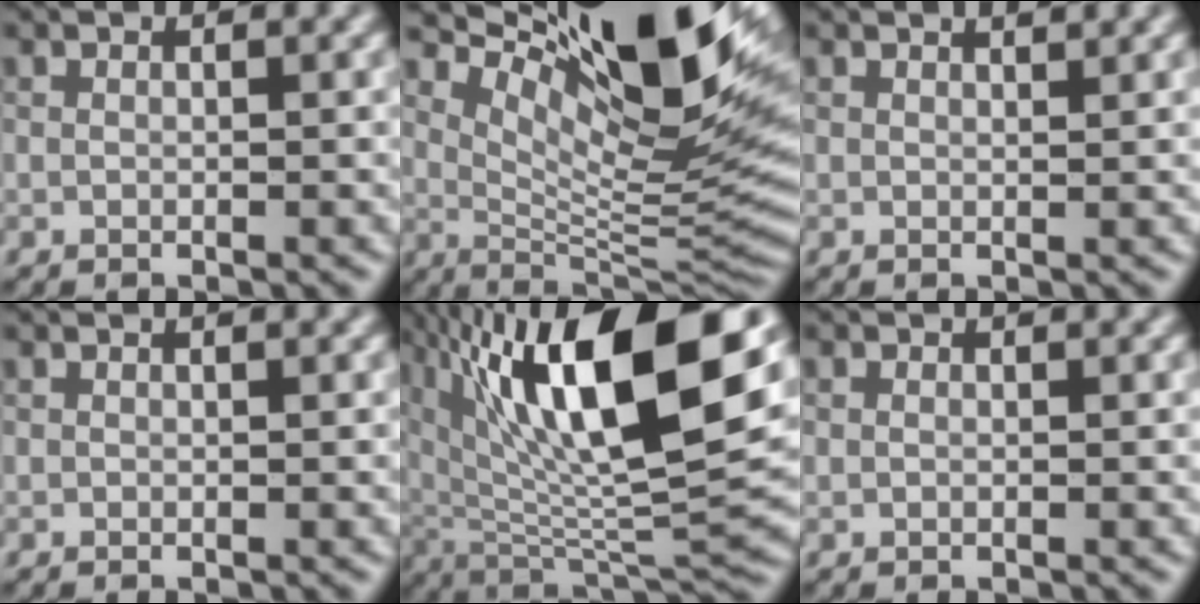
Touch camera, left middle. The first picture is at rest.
{"total": 13.7, "force": [6.7, 4.5, 11.0], "torque": [-0.185, 0.012, 0.140]}
{"total": 2.1, "force": [1.7, 0.7, 0.9], "torque": [0.008, 0.015, 0.004]}
{"total": 0.0}
{"total": 14.9, "force": [5.5, 5.1, 12.8], "torque": [-0.207, 0.005, 0.104]}
{"total": 0.0}